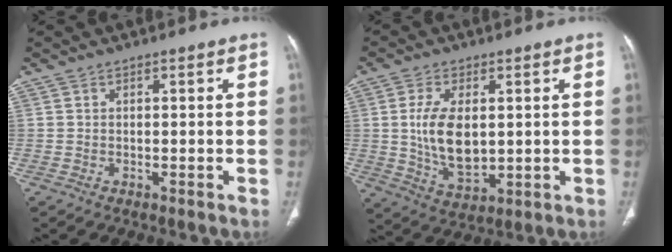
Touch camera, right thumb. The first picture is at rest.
{"total": 11.0, "force": [1.1, 6.1, 9.1], "torque": [-0.167, -0.018, 0.034]}